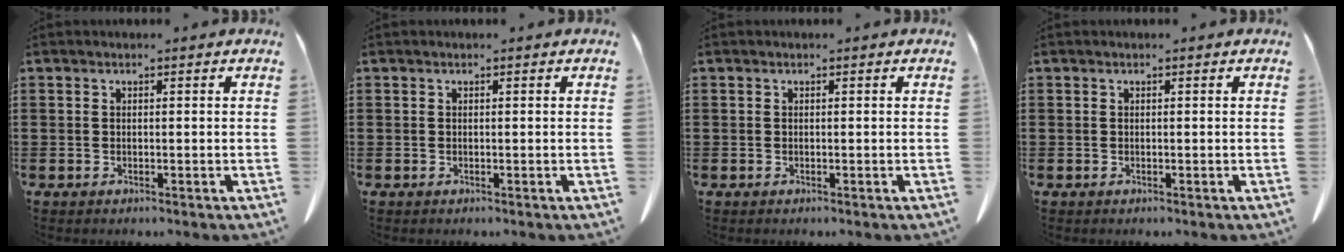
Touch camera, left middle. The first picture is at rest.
{"total": 0.0}
{"total": 0.0}
{"total": 0.0}